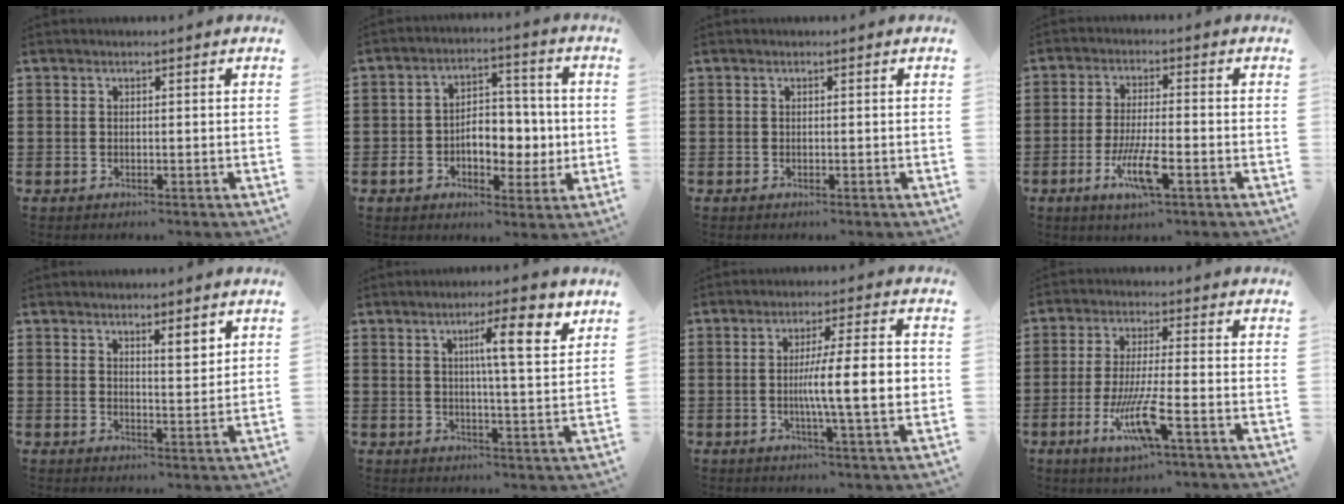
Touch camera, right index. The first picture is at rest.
{"total": 7.1, "force": [-1.4, 5.2, 4.7], "torque": [-0.068, 0.007, -0.028]}
{"total": 0.0}
{"total": 7.1, "force": [-3.1, 1.3, 6.2], "torque": [-0.127, -0.013, -0.058]}
{"total": 3.3, "force": [2.3, 0.9, 2.1], "torque": [-0.038, 0.004, 0.039]}
{"total": 9.0, "force": [4.4, 1.4, 7.8], "torque": [-0.129, -0.005, 0.064]}
{"total": 10.5, "force": [-0.7, 1.1, 10.4], "torque": [-0.162, -0.007, -0.017]}
{"total": 8.7, "force": [-3.6, 1.0, 7.9], "torque": [-0.160, -0.017, -0.069]}